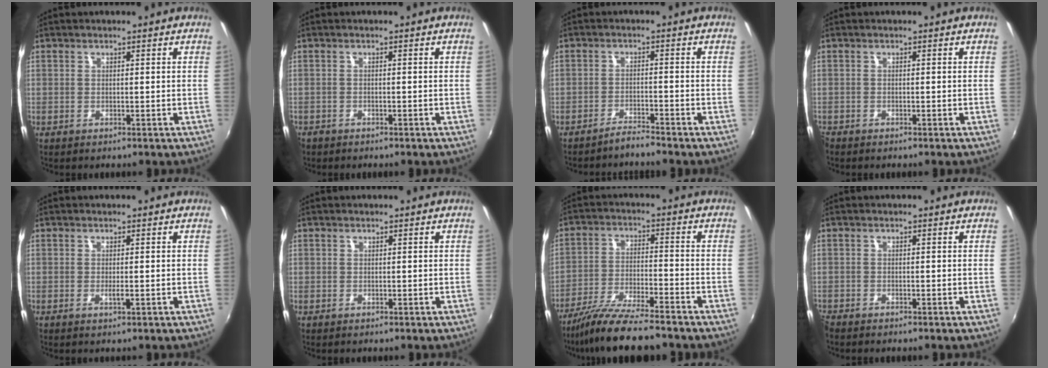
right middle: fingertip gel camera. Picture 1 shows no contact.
{"total": 1.7, "force": [-1.4, 0.9, 0.3], "torque": [-0.014, -0.005, -0.025]}
{"total": 2.7, "force": [-2.6, -0.3, 0.4], "torque": [-0.021, 0.001, -0.048]}
{"total": 1.2, "force": [-1.1, 0.3, 0.4], "torque": [-0.009, -0.006, -0.020]}
{"total": 1.0, "force": [-0.2, 0.0, 1.0], "torque": [-0.017, -0.002, -0.005]}
{"total": 0.9, "force": [0.0, 0.9, -0.1], "torque": [0.001, 0.003, 0.000]}
{"total": 12.2, "force": [-10.5, 0.8, 6.0], "torque": [-0.125, -0.019, -0.186]}
{"total": 1.5, "force": [-1.4, 0.3, 0.3], "torque": [-0.010, -0.008, -0.030]}